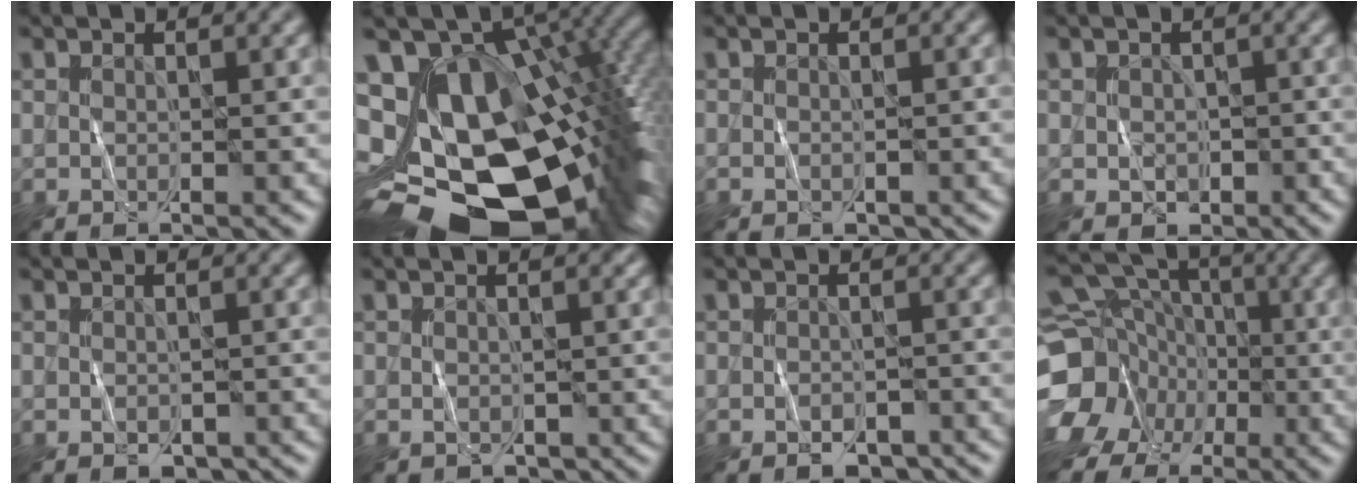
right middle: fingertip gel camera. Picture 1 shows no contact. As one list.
[{"total": 19.5, "force": [-4.2, 12.0, 14.8], "torque": [-0.221, -0.019, -0.038]}, {"total": 0.9, "force": [-0.5, 0.6, 0.5], "torque": [-0.008, -0.006, -0.005]}, {"total": 1.8, "force": [-0.5, 1.5, 0.8], "torque": [-0.008, -0.006, -0.009]}, {"total": 1.7, "force": [-0.9, 1.1, 0.9], "torque": [-0.009, -0.010, -0.008]}, {"total": 2.1, "force": [-0.8, 1.6, 1.1], "torque": [-0.011, -0.013, -0.007]}, {"total": 2.6, "force": [-1.9, 1.3, 1.1], "torque": [-0.012, -0.008, -0.024]}, {"total": 12.5, "force": [-4.4, 10.8, 4.6], "torque": [-0.109, -0.012, -0.097]}]